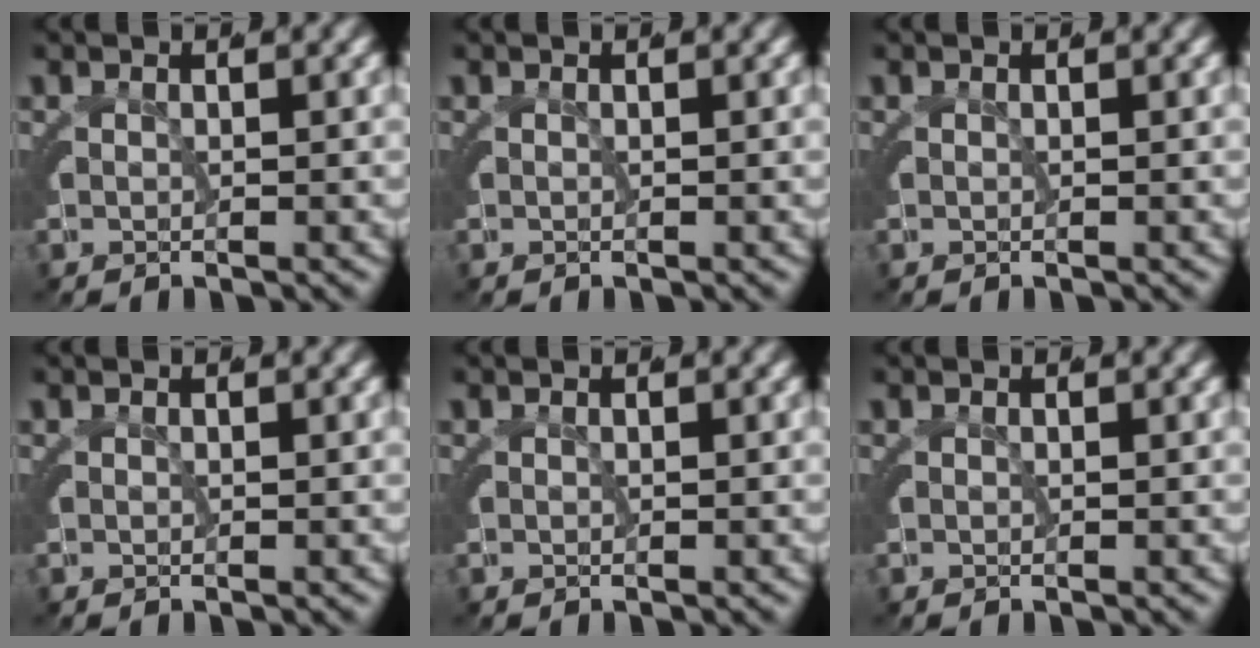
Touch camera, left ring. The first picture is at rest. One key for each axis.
{"total": 2.0, "fx": -0.1, "fy": -1.9, "fz": -0.5, "tx": 0.020, "ty": -0.011, "tz": 0.011}
{"total": 0.0}
{"total": 0.0}
{"total": 0.0}
{"total": 0.0}